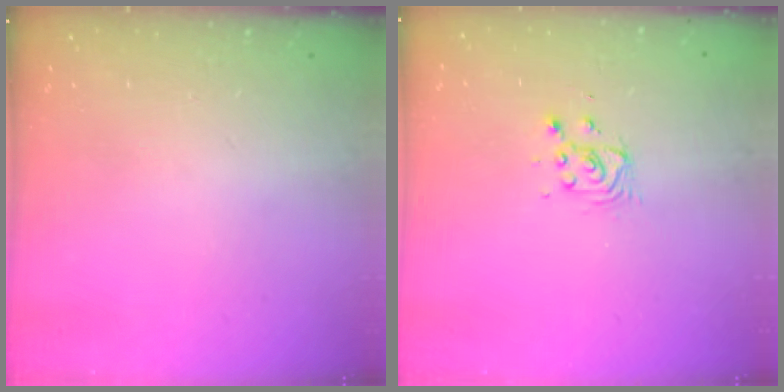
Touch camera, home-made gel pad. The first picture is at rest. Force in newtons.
{"total": 3.5, "press": 3.5, "slide": 0.4}